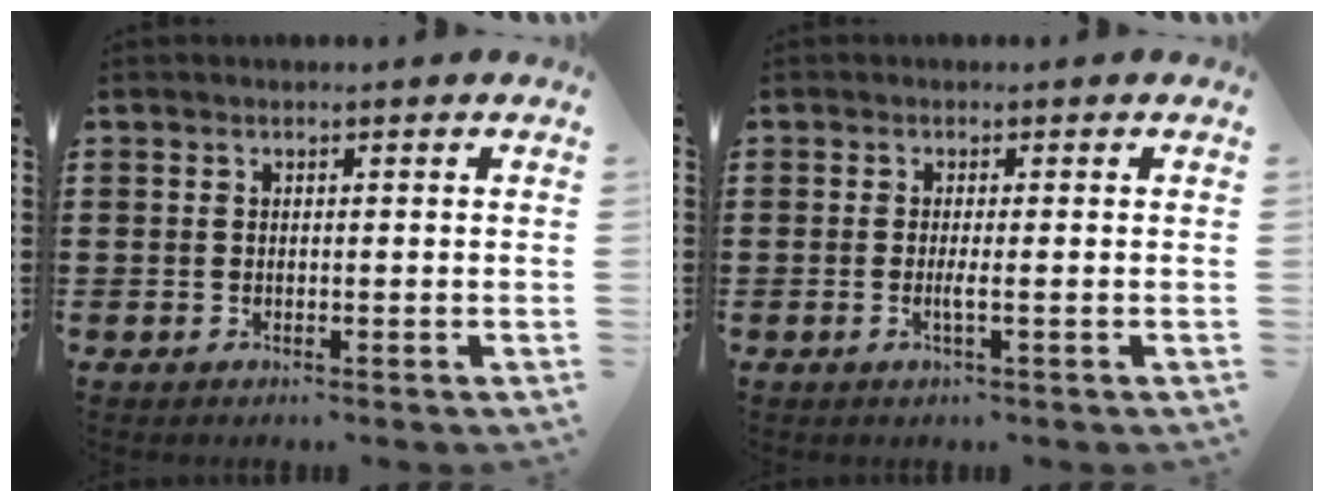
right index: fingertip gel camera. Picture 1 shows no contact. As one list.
[{"total": 1.9, "force": [-0.5, -0.1, 1.8], "torque": [-0.038, -0.008, -0.013]}]